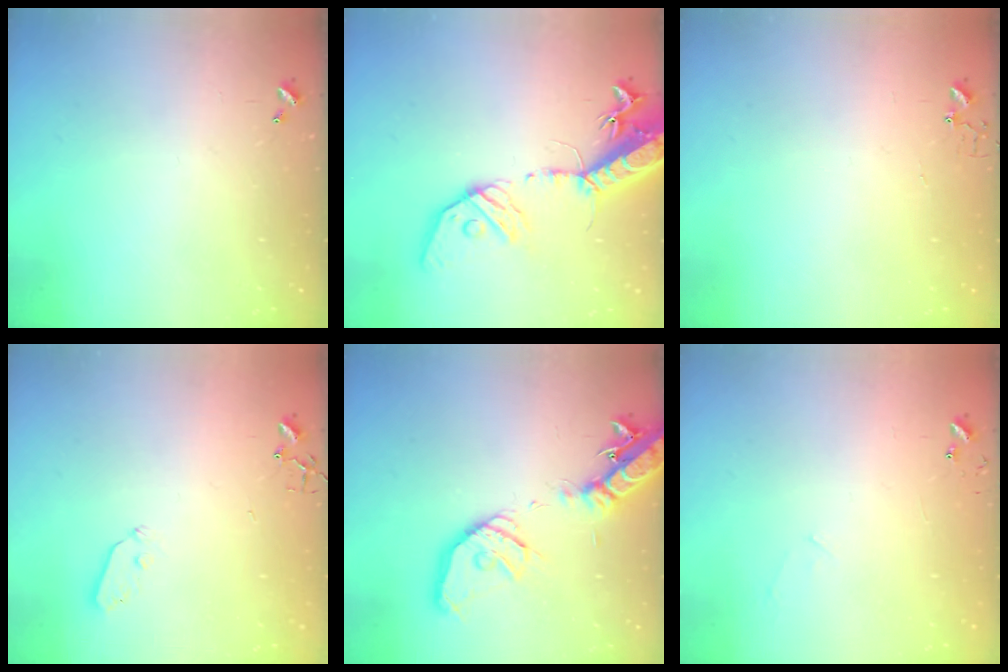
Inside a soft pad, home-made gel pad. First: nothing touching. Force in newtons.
{"total": 20.5, "press": 20.0, "slide": 4.4}
{"total": 3.9, "press": 3.9, "slide": 0.3}
{"total": 3.2, "press": 3.2, "slide": 0.5}
{"total": 20.7, "press": 20.4, "slide": 3.6}
{"total": 5.4, "press": 5.4, "slide": 0.4}